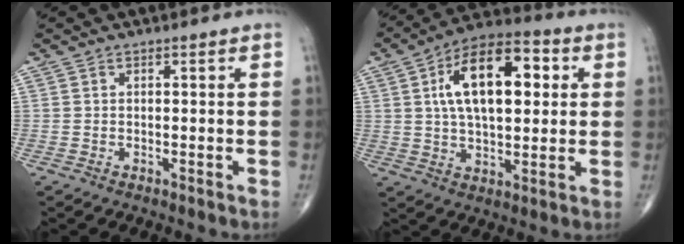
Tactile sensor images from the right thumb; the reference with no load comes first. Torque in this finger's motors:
{"motor_torque": [0.34, 3.47, 1.24, 0.50, 0.14]}